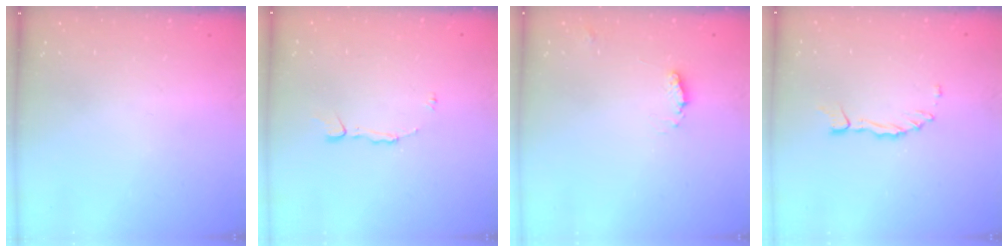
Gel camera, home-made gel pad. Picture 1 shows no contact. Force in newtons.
{"total": 5.6, "press": 5.6, "slide": 0.4}
{"total": 4.6, "press": 4.6, "slide": 0.7}
{"total": 1.5, "press": 1.5, "slide": 0.4}